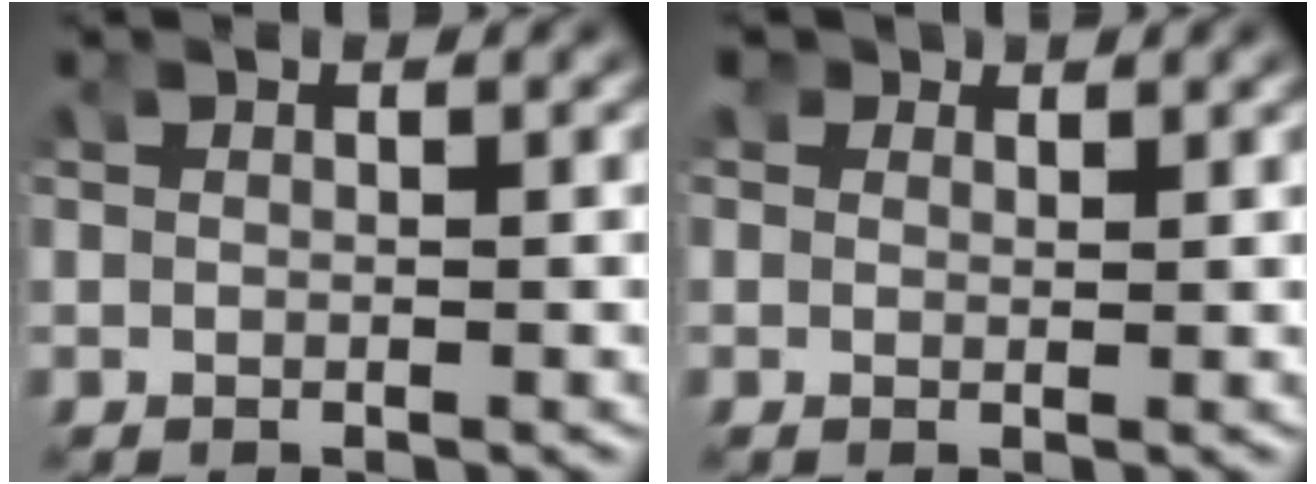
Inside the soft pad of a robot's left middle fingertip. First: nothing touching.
{"total": 1.4, "force": [1.1, 0.8, 0.4], "torque": [-0.014, -0.005, 0.022]}